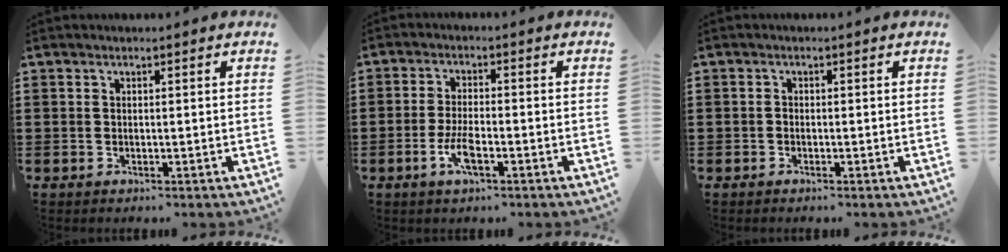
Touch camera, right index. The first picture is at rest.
{"total": 4.3, "force": [-1.8, 1.1, 3.8], "torque": [-0.083, -0.003, -0.037]}
{"total": 0.8, "force": [-0.8, 0.1, 0.1], "torque": [-0.003, -0.002, -0.015]}